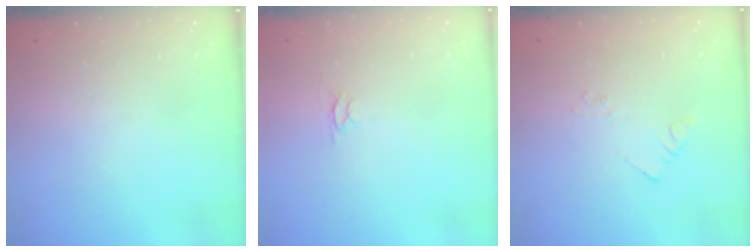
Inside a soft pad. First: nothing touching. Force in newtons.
{"total": 2.4, "press": 2.4, "slide": 0.3}
{"total": 2.1, "press": 2.1, "slide": 0.3}